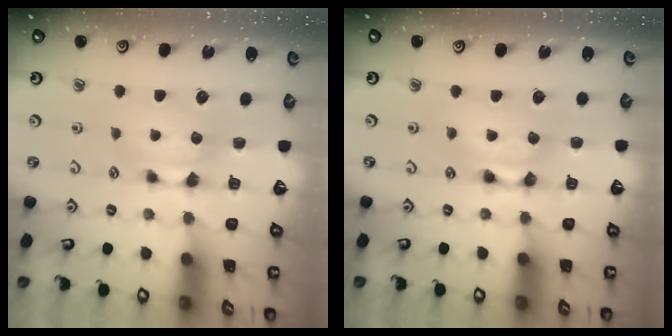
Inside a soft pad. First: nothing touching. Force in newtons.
{"total": 2.0, "press": 2.0, "slide": 0.1}